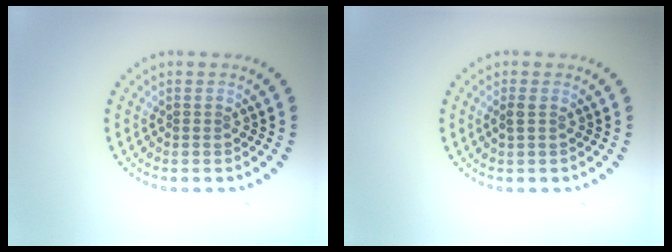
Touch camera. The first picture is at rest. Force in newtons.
{"total": 0.8, "press": 0.8, "slide": 0.2}